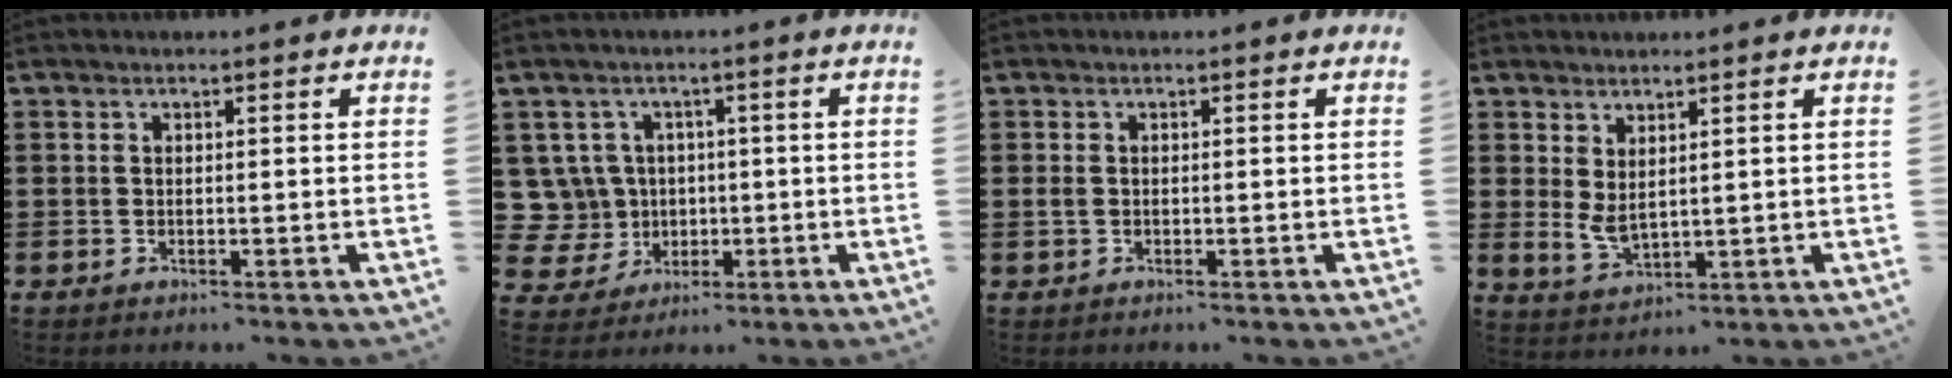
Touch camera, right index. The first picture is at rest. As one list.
[{"total": 7.1, "force": [0.6, 6.9, 1.7], "torque": [-0.094, 0.005, 0.012]}, {"total": 1.0, "force": [-0.2, 0.7, 0.7], "torque": [-0.016, 0.004, -0.005]}, {"total": 3.0, "force": [1.2, 1.3, 2.4], "torque": [-0.063, -0.006, 0.020]}]